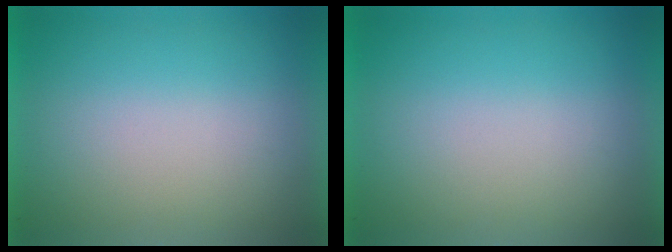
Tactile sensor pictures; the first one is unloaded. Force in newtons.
{"total": 0.0}